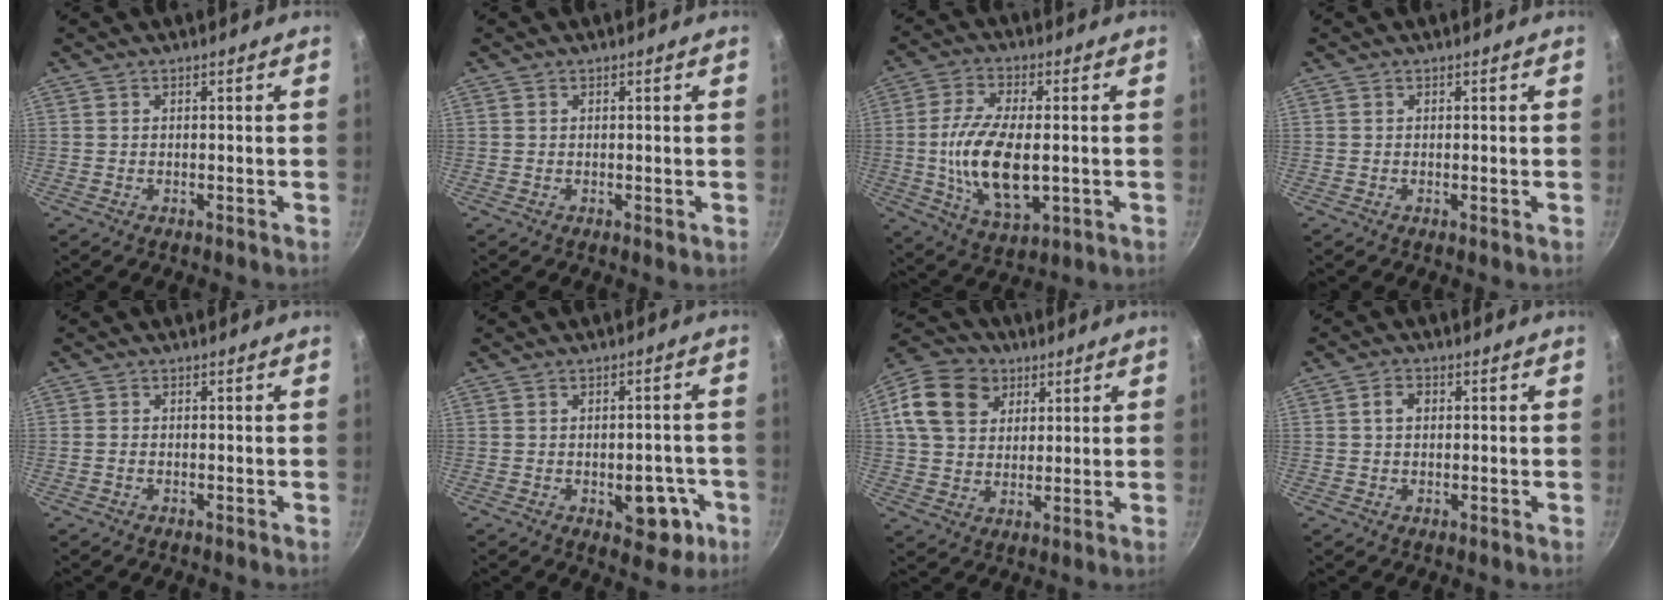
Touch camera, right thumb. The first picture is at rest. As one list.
[{"total": 0.6, "force": [0.2, 0.5, 0.3], "torque": [-0.004, 0.000, 0.002]}, {"total": 14.9, "force": [-1.1, 7.1, 13.1], "torque": [-0.248, -0.005, -0.020]}, {"total": 0.0}, {"total": 0.7, "force": [-0.3, 0.5, 0.4], "torque": [-0.008, 0.003, -0.007]}, {"total": 8.4, "force": [-2.8, 4.9, 6.3], "torque": [-0.044, 0.017, -0.028]}, {"total": 15.9, "force": [5.7, 12.4, 8.2], "torque": [-0.147, 0.014, 0.094]}, {"total": 2.5, "force": [0.4, 1.9, 1.6], "torque": [-0.020, 0.005, 0.005]}]